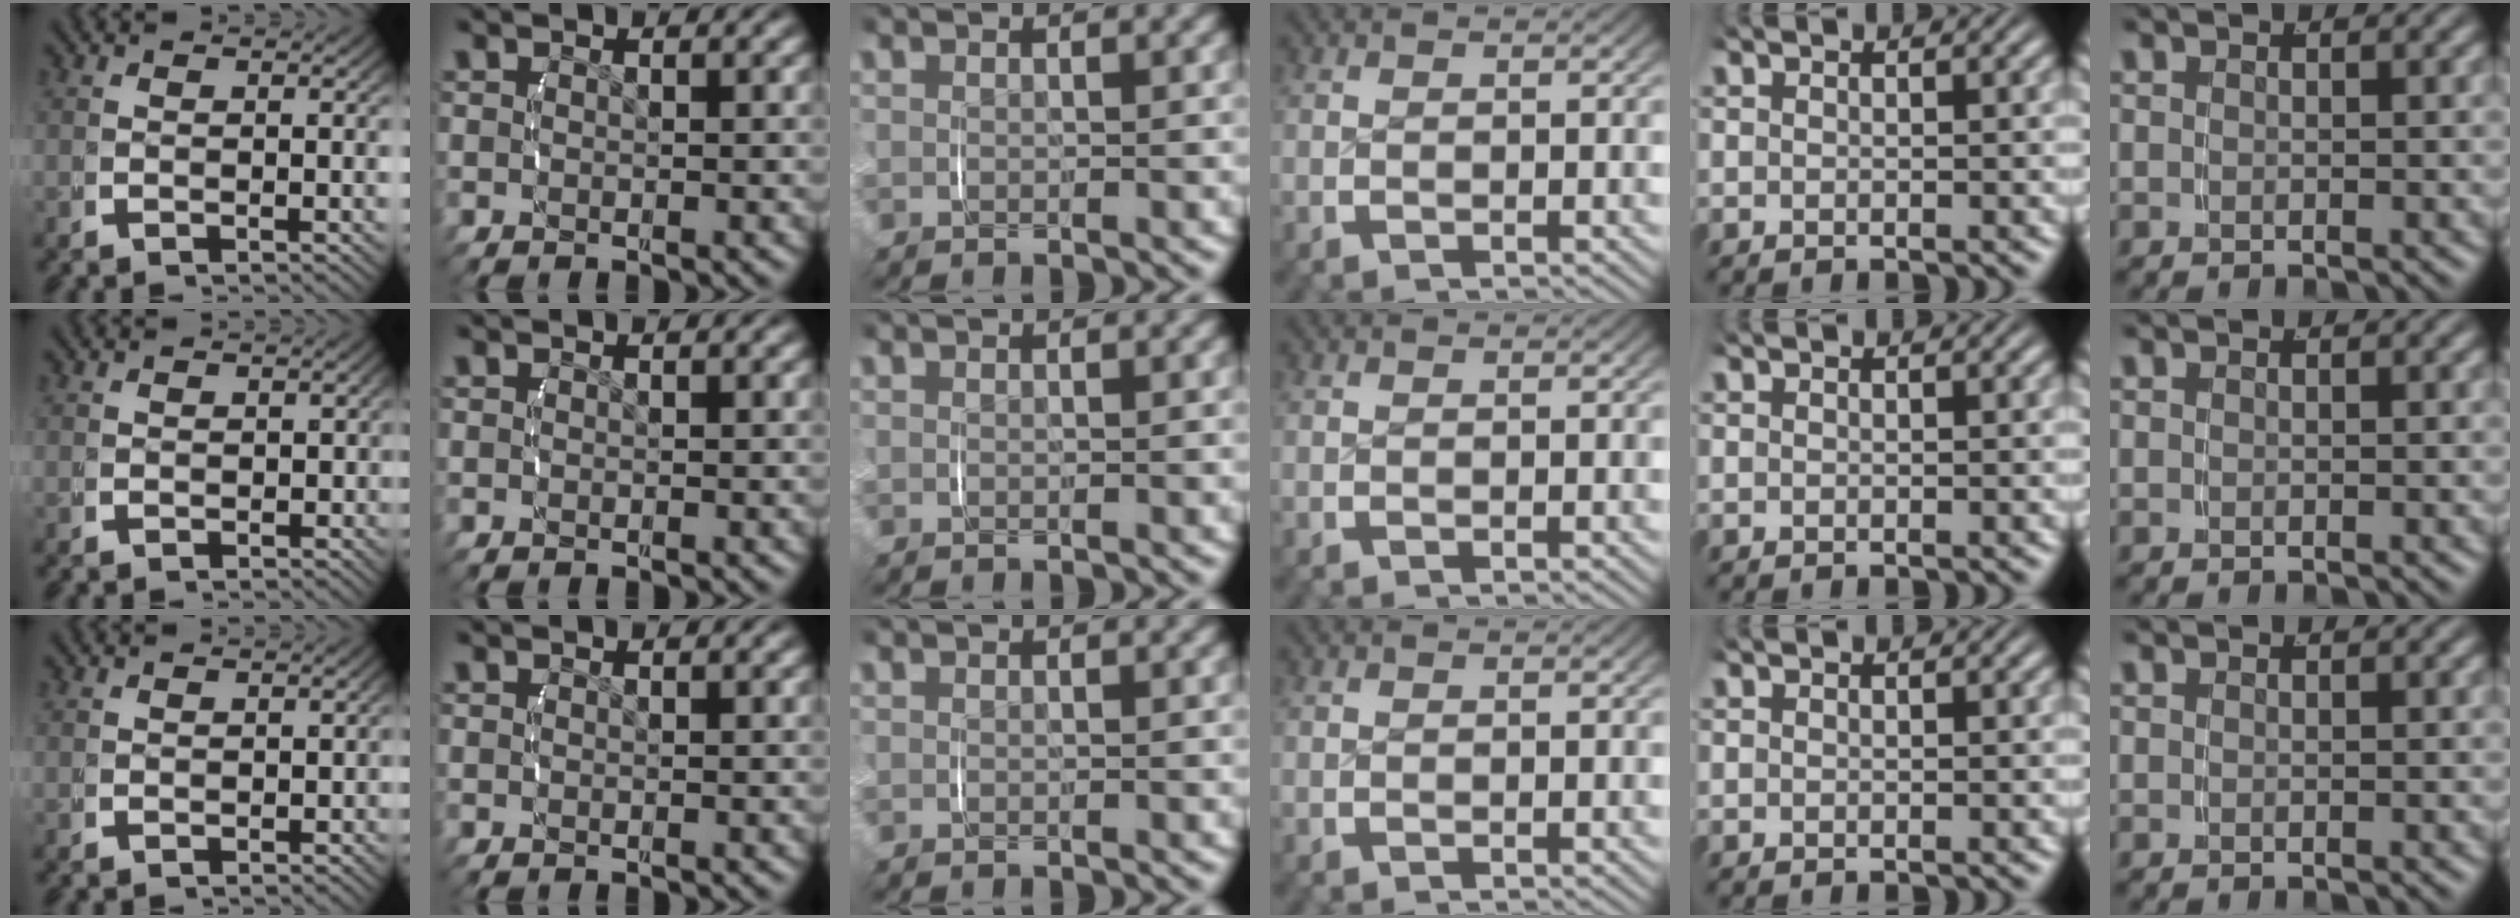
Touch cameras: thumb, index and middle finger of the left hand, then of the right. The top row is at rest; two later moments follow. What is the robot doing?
{"motion": "lift_and_place", "object": "string"}